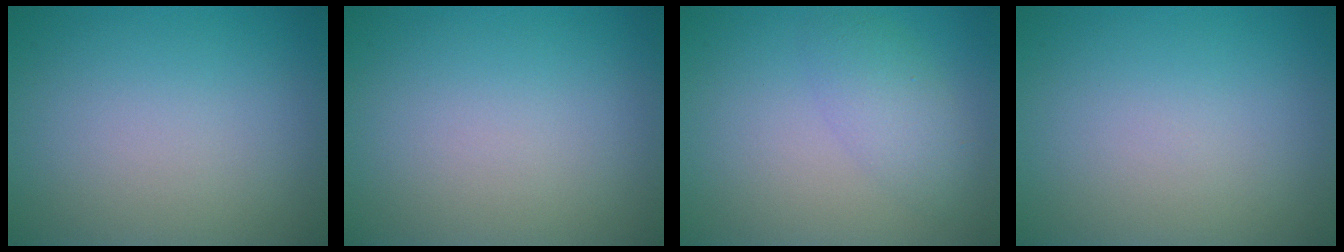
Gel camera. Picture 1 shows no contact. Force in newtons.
{"total": 0.0}
{"total": 2.7, "press": 2.7, "slide": 0.2}
{"total": 0.0}